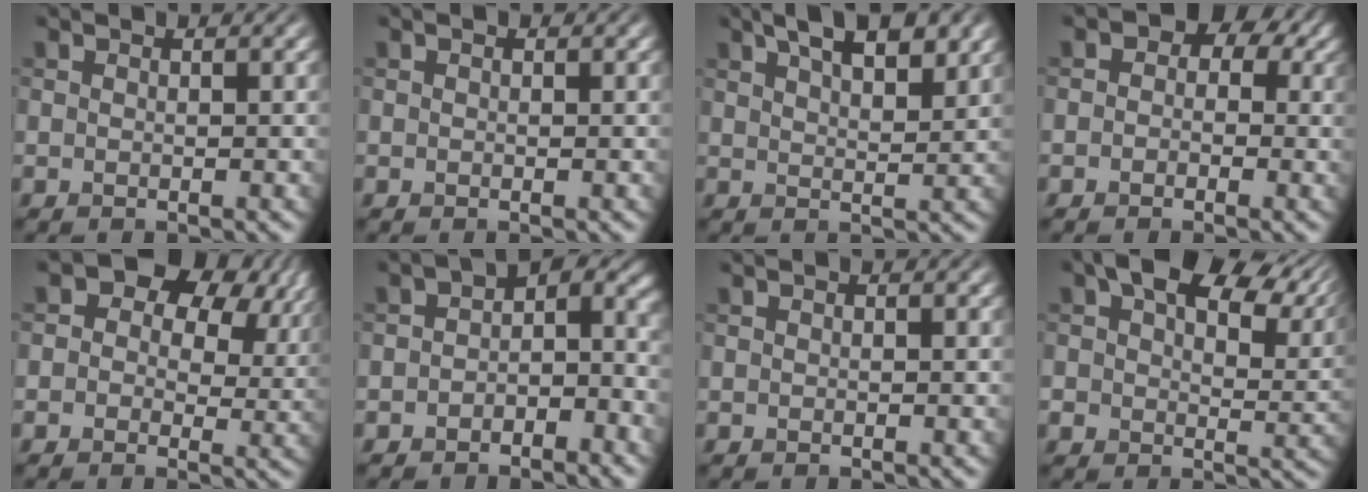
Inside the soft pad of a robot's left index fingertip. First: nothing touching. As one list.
[{"total": 0.0}, {"total": 6.1, "force": [3.9, 2.1, 4.2], "torque": [-0.058, 0.016, 0.055]}, {"total": 4.9, "force": [1.1, 3.8, 2.9], "torque": [0.006, 0.018, -0.030]}, {"total": 10.6, "force": [4.2, 7.1, 6.7], "torque": [-0.085, 0.027, 0.050]}, {"total": 6.0, "force": [-1.1, 3.5, 4.8], "torque": [-0.042, 0.019, -0.034]}, {"total": 0.0}, {"total": 10.6, "force": [5.8, 5.8, 6.6], "torque": [-0.101, 0.005, 0.099]}]